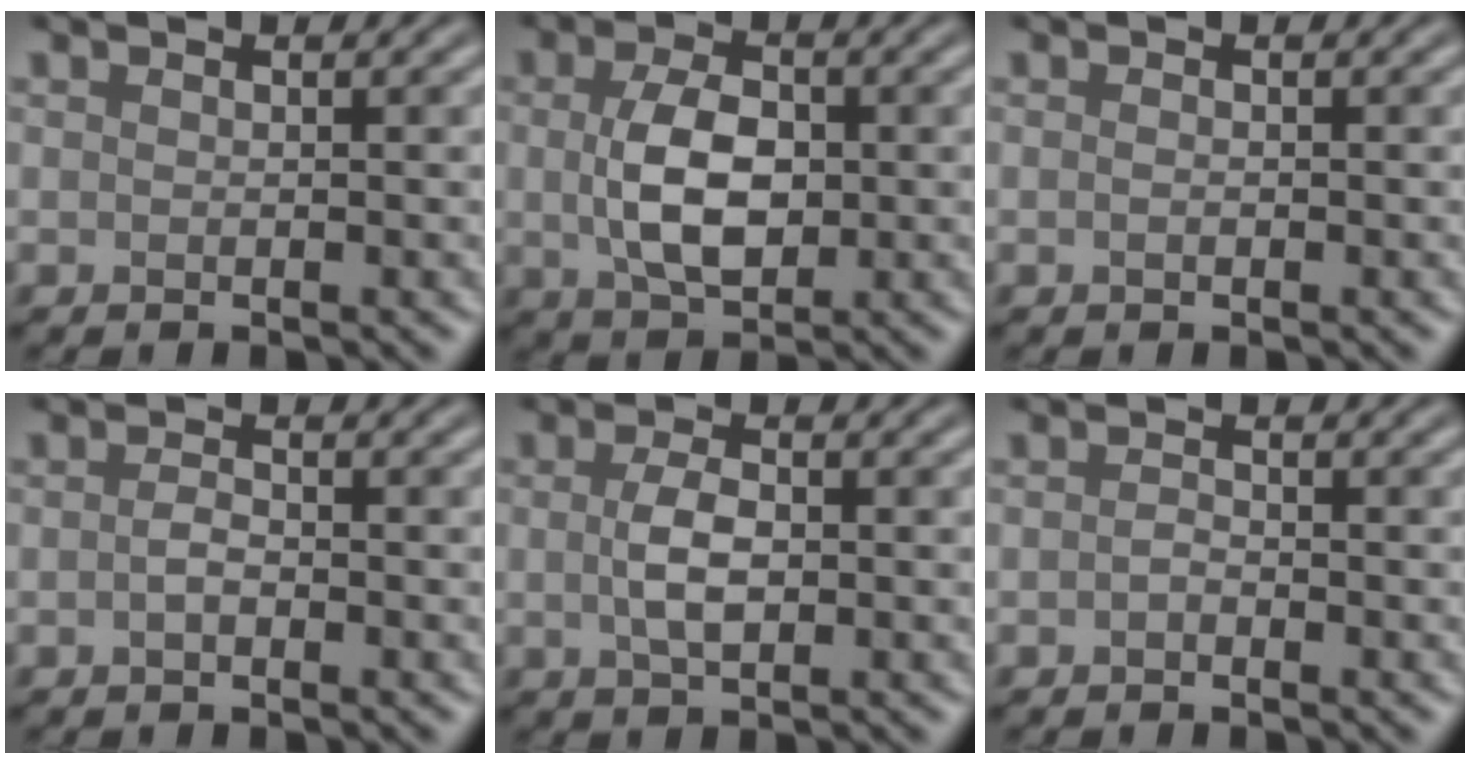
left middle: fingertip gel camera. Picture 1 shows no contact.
{"total": 5.6, "force": [0.1, 3.3, 4.5], "torque": [-0.093, 0.000, 0.005]}
{"total": 0.5, "force": [-0.2, 0.2, 0.4], "torque": [-0.010, -0.001, -0.003]}
{"total": 1.1, "force": [-0.4, 0.5, 0.9], "torque": [-0.021, 0.002, -0.010]}
{"total": 2.9, "force": [0.0, 1.4, 2.5], "torque": [-0.055, -0.001, -0.002]}
{"total": 0.7, "force": [-0.4, 0.4, 0.5], "torque": [-0.011, 0.001, -0.009]}